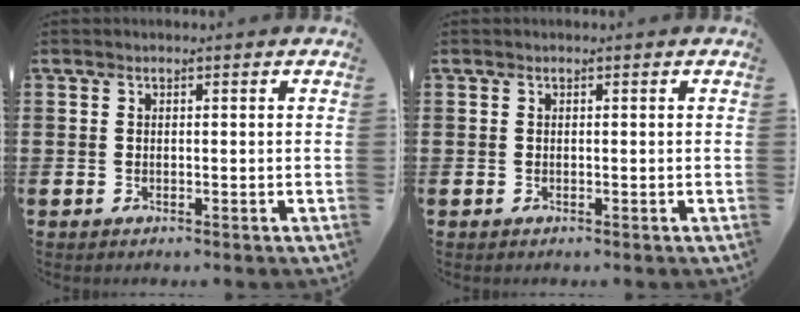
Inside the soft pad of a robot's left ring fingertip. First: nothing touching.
{"total": 0.0}